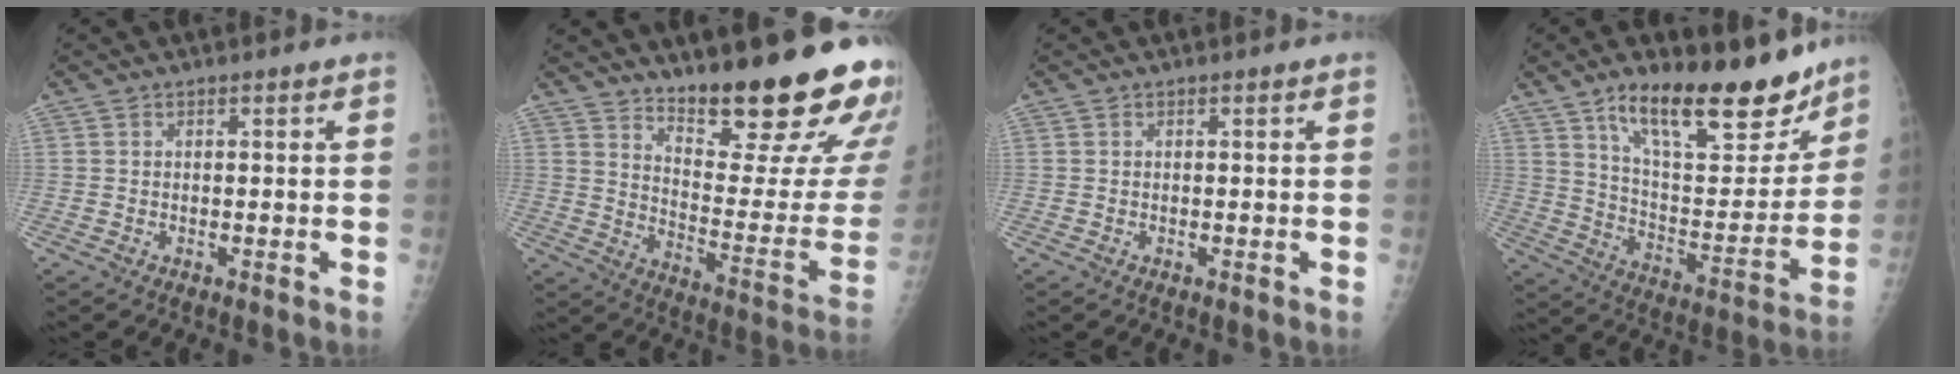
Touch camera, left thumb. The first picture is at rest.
{"total": 24.4, "force": [17.1, 5.4, 16.6], "torque": [-0.204, -0.127, 0.244]}
{"total": 0.0}
{"total": 23.3, "force": [16.0, 8.4, 14.6], "torque": [-0.177, -0.080, 0.259]}